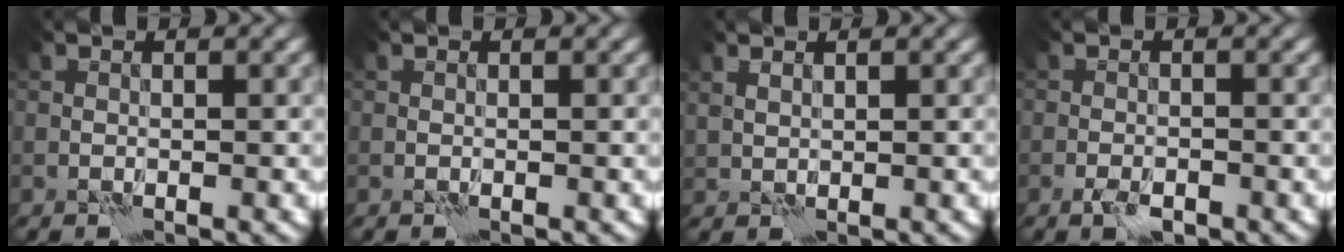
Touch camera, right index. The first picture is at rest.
{"total": 0.0}
{"total": 0.9, "force": [0.8, 0.3, 0.3], "torque": [-0.012, 0.000, 0.020]}
{"total": 1.7, "force": [-1.0, 0.7, 1.2], "torque": [-0.024, -0.001, -0.021]}